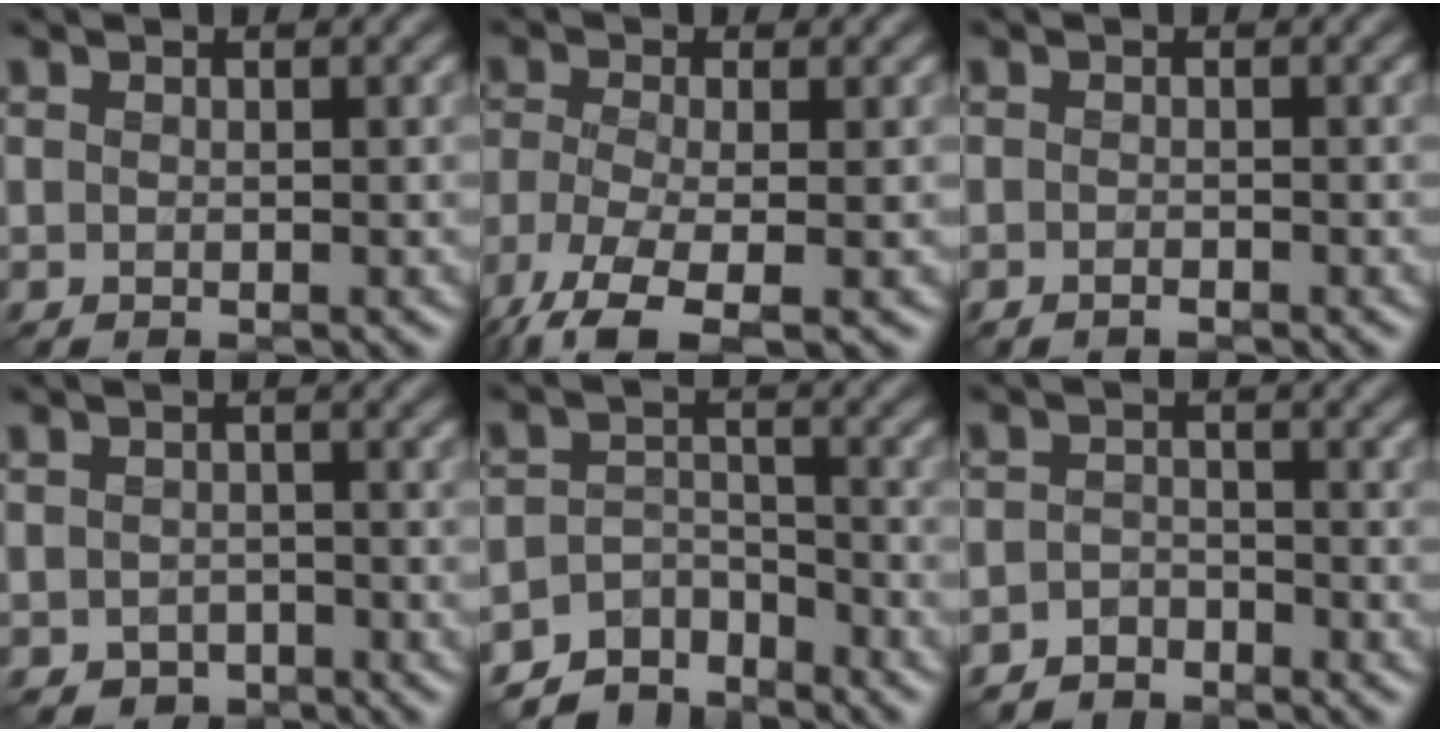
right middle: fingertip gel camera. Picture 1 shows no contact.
{"total": 7.5, "force": [-4.7, 2.3, 5.3], "torque": [-0.117, -0.020, -0.094]}
{"total": 0.6, "force": [-0.5, 0.2, 0.4], "torque": [-0.006, 0.000, -0.009]}
{"total": 1.6, "force": [-0.9, 1.2, 0.5], "torque": [-0.005, -0.004, -0.016]}
{"total": 4.9, "force": [-4.5, 2.0, 0.7], "torque": [-0.003, -0.005, -0.081]}
{"total": 2.2, "force": [-1.9, 1.0, 0.0], "torque": [0.007, 0.006, -0.040]}